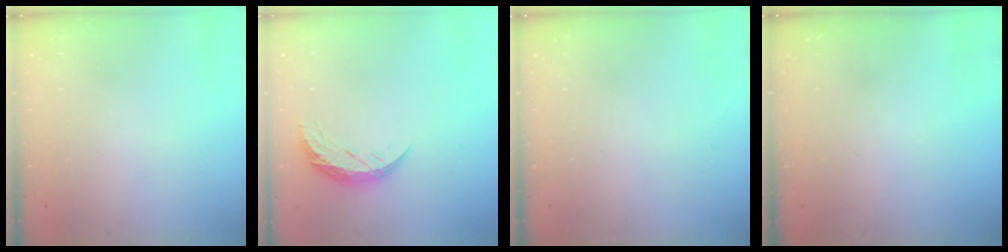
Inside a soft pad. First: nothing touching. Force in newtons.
{"total": 8.2, "press": 8.2, "slide": 0.8}
{"total": 0.0}
{"total": 0.0}